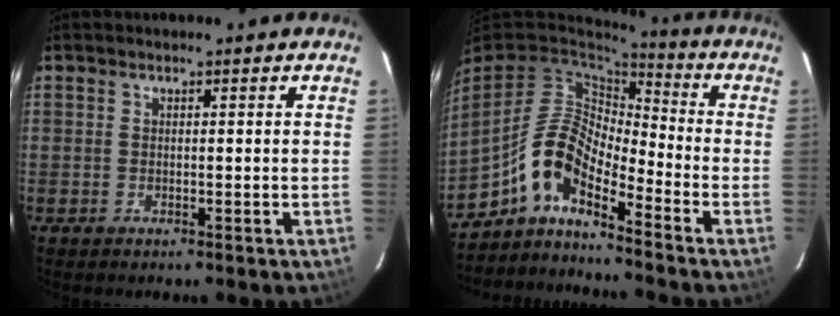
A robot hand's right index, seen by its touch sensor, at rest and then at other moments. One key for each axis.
{"total": 9.9, "fx": -6.2, "fy": 3.5, "fz": 7.0, "tx": -0.136, "ty": 0.016, "tz": -0.131}